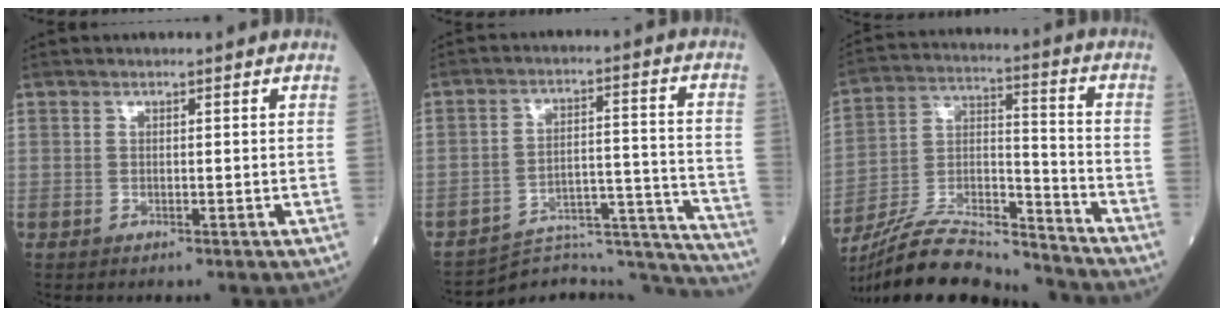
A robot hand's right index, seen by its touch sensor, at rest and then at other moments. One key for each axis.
{"total": 20.7, "fx": -20.5, "fy": 1.2, "fz": 2.2, "tx": -0.007, "ty": 0.037, "tz": -0.274}
{"total": 17.3, "fx": -16.5, "fy": 2.0, "fz": 4.8, "tx": -0.097, "ty": 0.018, "tz": -0.289}